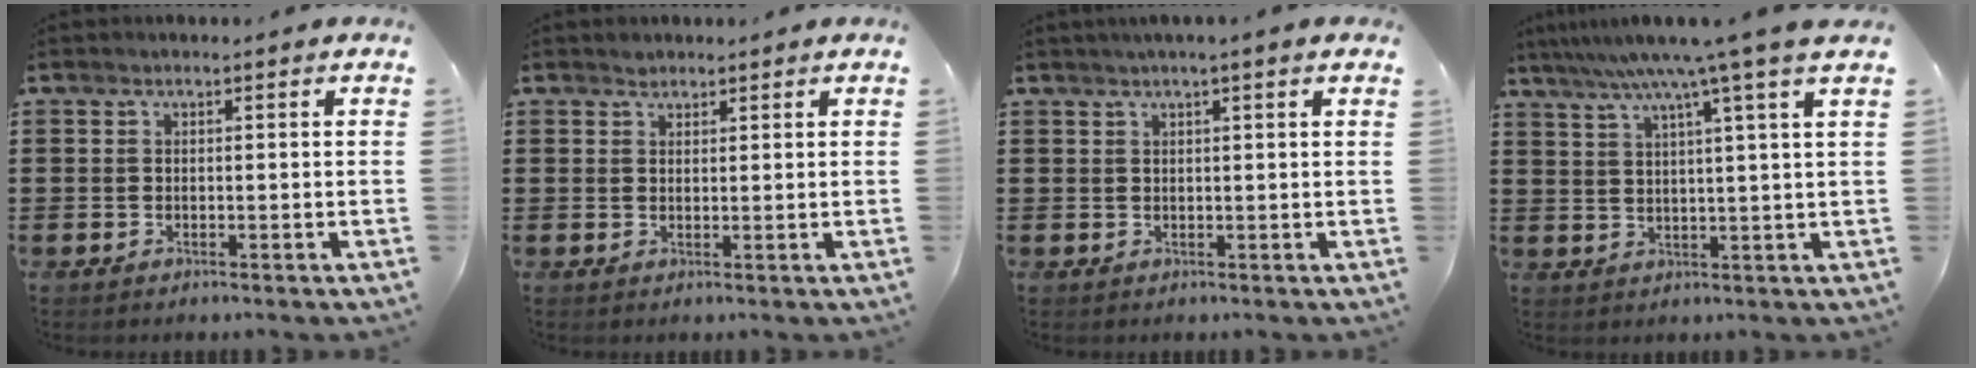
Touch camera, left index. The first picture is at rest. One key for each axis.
{"total": 1.2, "fx": 1.1, "fy": 0.6, "fz": 0.1, "tx": -0.005, "ty": 0.001, "tz": 0.022}
{"total": 1.3, "fx": 1.0, "fy": 0.0, "fz": 0.9, "tx": -0.018, "ty": 0.001, "tz": 0.018}
{"total": 7.5, "fx": 5.1, "fy": -1.4, "fz": 5.4, "tx": -0.120, "ty": -0.022, "tz": 0.082}